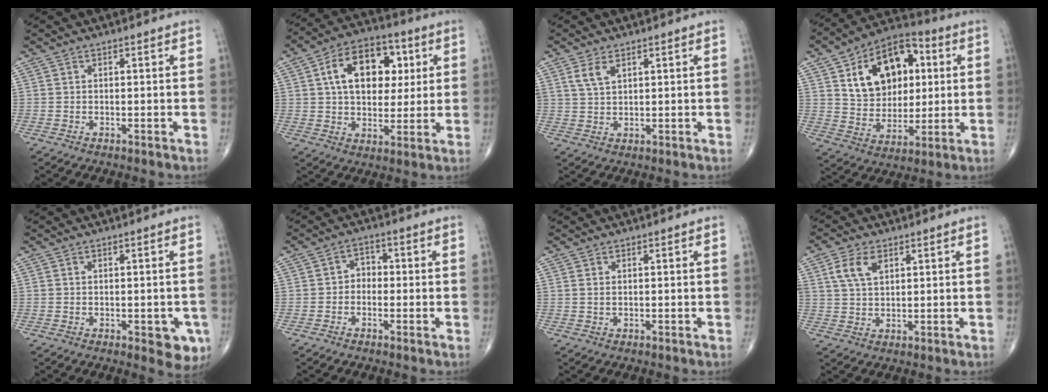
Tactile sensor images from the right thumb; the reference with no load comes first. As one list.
[{"total": 16.0, "force": [4.2, 10.4, 11.5], "torque": [-0.143, 0.008, 0.064]}, {"total": 3.6, "force": [1.9, 1.8, 2.4], "torque": [-0.046, -0.004, 0.044]}, {"total": 19.1, "force": [5.2, 13.0, 12.9], "torque": [-0.161, 0.001, 0.088]}, {"total": 5.4, "force": [-1.8, 2.4, 4.5], "torque": [-0.030, -0.004, -0.018]}, {"total": 3.0, "force": [-0.7, 2.4, 1.6], "torque": [-0.001, 0.017, -0.026]}, {"total": 0.6, "force": [0.2, 0.3, 0.5], "torque": [-0.012, 0.004, 0.006]}, {"total": 5.8, "force": [2.4, 3.3, 4.1], "torque": [-0.079, -0.003, 0.049]}]